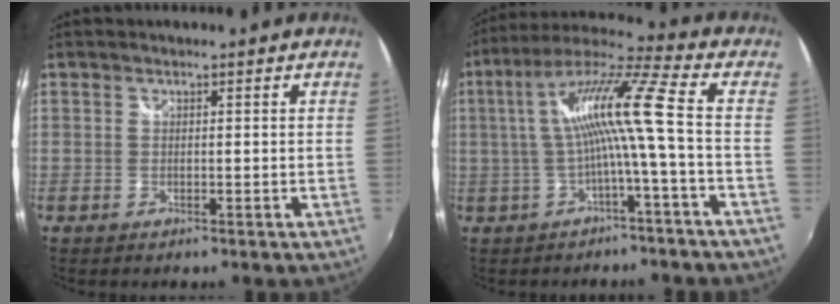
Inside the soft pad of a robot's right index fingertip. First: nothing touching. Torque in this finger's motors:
{"motor_torque": [0.70, -0.40, 0.91, 0.21]}